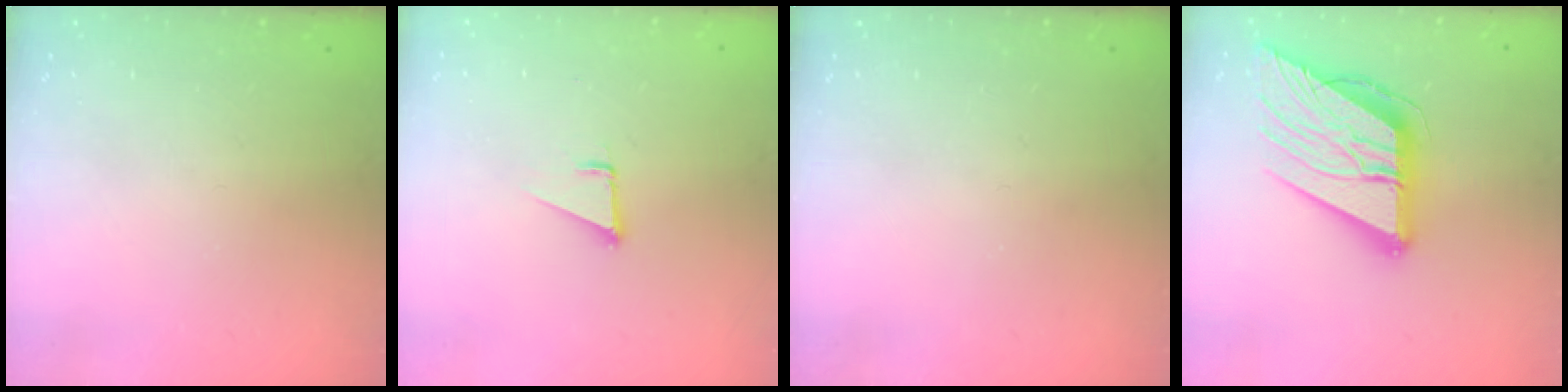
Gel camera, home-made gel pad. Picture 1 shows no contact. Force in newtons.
{"total": 1.9, "press": 1.9, "slide": 0.1}
{"total": 0.0}
{"total": 24.5, "press": 24.3, "slide": 3.0}